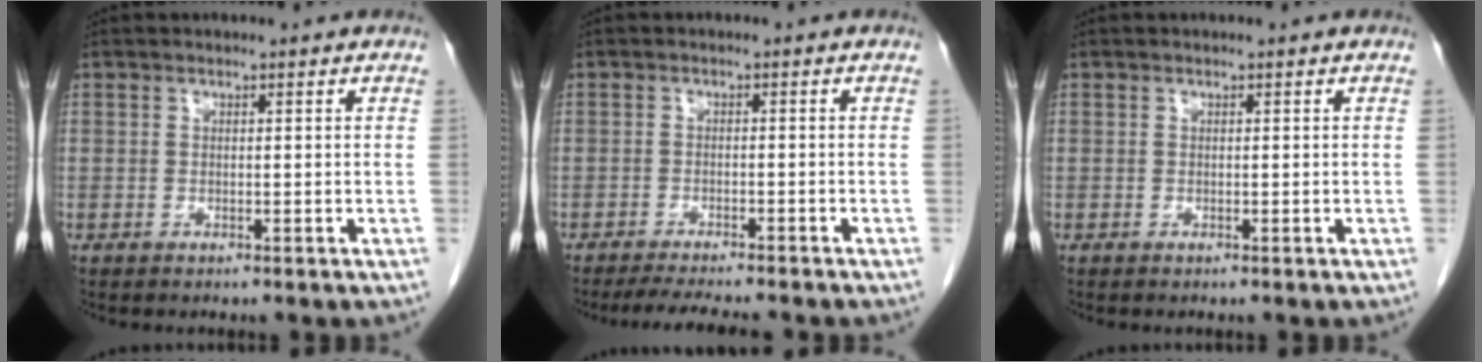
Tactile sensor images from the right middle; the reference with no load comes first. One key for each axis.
{"total": 7.7, "fx": -6.8, "fy": 0.7, "fz": 3.6, "tx": -0.053, "ty": -0.016, "tz": -0.101}
{"total": 0.0}